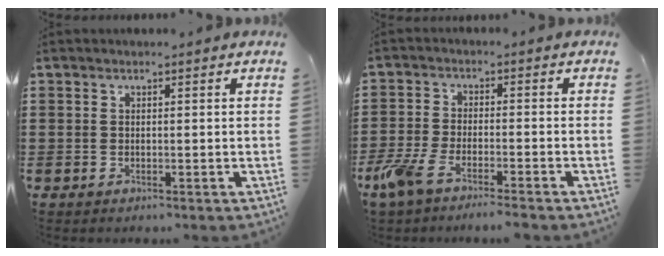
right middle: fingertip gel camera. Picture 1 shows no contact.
{"total": 5.6, "force": [-4.4, 1.0, 3.3], "torque": [-0.094, -0.015, -0.092]}